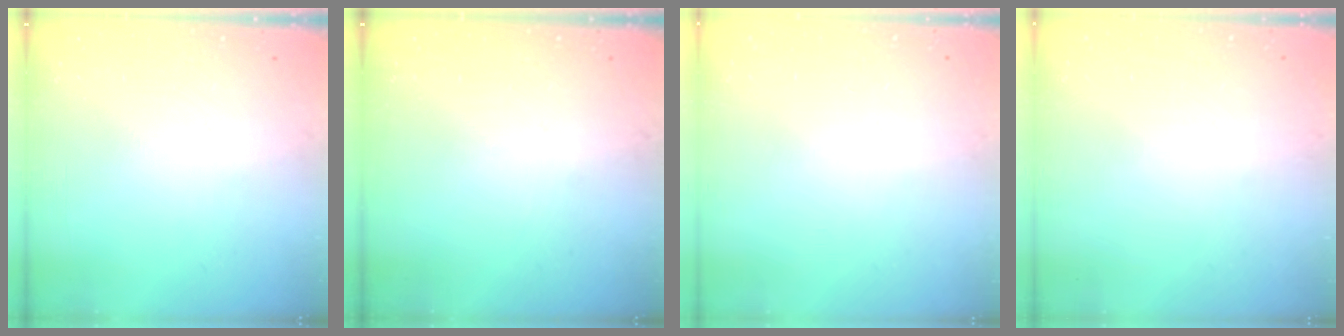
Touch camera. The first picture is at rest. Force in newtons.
{"total": 0.0}
{"total": 0.0}
{"total": 0.0}